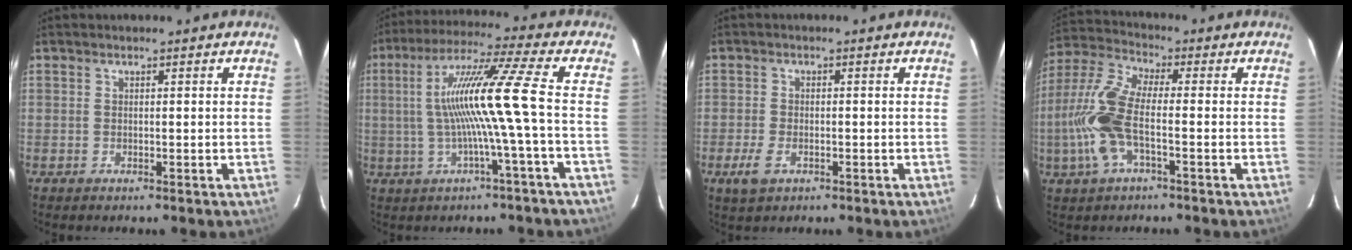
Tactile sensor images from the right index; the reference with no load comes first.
{"total": 12.6, "force": [-1.3, -2.4, 12.3], "torque": [-0.219, 0.005, -0.018]}
{"total": 4.0, "force": [-2.0, 2.2, 2.7], "torque": [-0.065, -0.006, -0.034]}
{"total": 11.9, "force": [-2.8, 3.8, 10.9], "torque": [-0.255, 0.003, -0.061]}